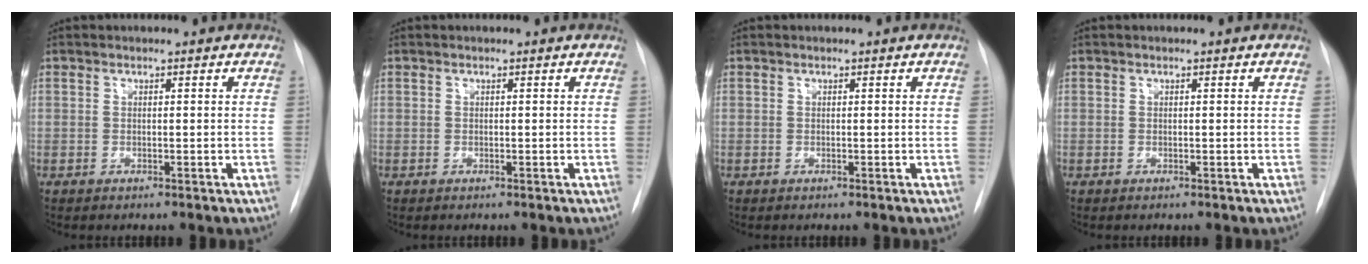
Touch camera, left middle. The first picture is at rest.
{"total": 0.0}
{"total": 0.0}
{"total": 0.0}